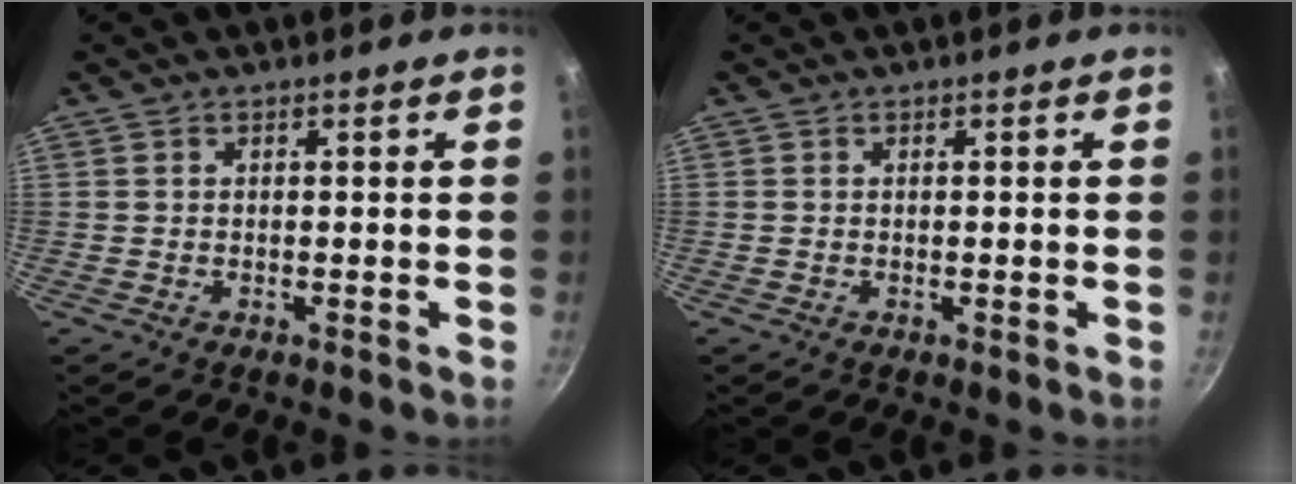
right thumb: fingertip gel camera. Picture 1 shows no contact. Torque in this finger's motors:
{"motor_torque": [-0.02, -0.15, 0.16, 0.01, 0.00]}